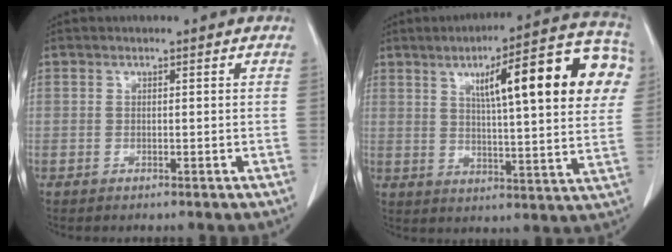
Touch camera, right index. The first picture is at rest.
{"total": 20.1, "force": [6.2, 3.2, 18.8], "torque": [-0.250, 0.032, 0.077]}